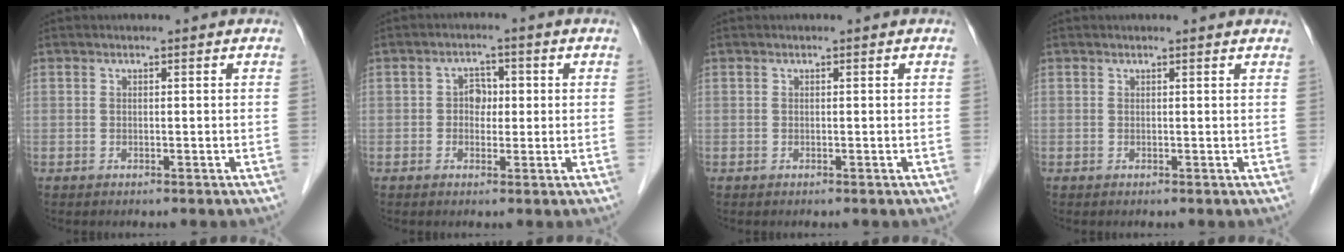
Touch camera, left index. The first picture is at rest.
{"total": 3.0, "force": [0.1, 2.2, 2.0], "torque": [-0.029, 0.011, 0.000]}
{"total": 0.0}
{"total": 1.4, "force": [1.3, 0.1, 0.3], "torque": [-0.014, 0.002, 0.009]}